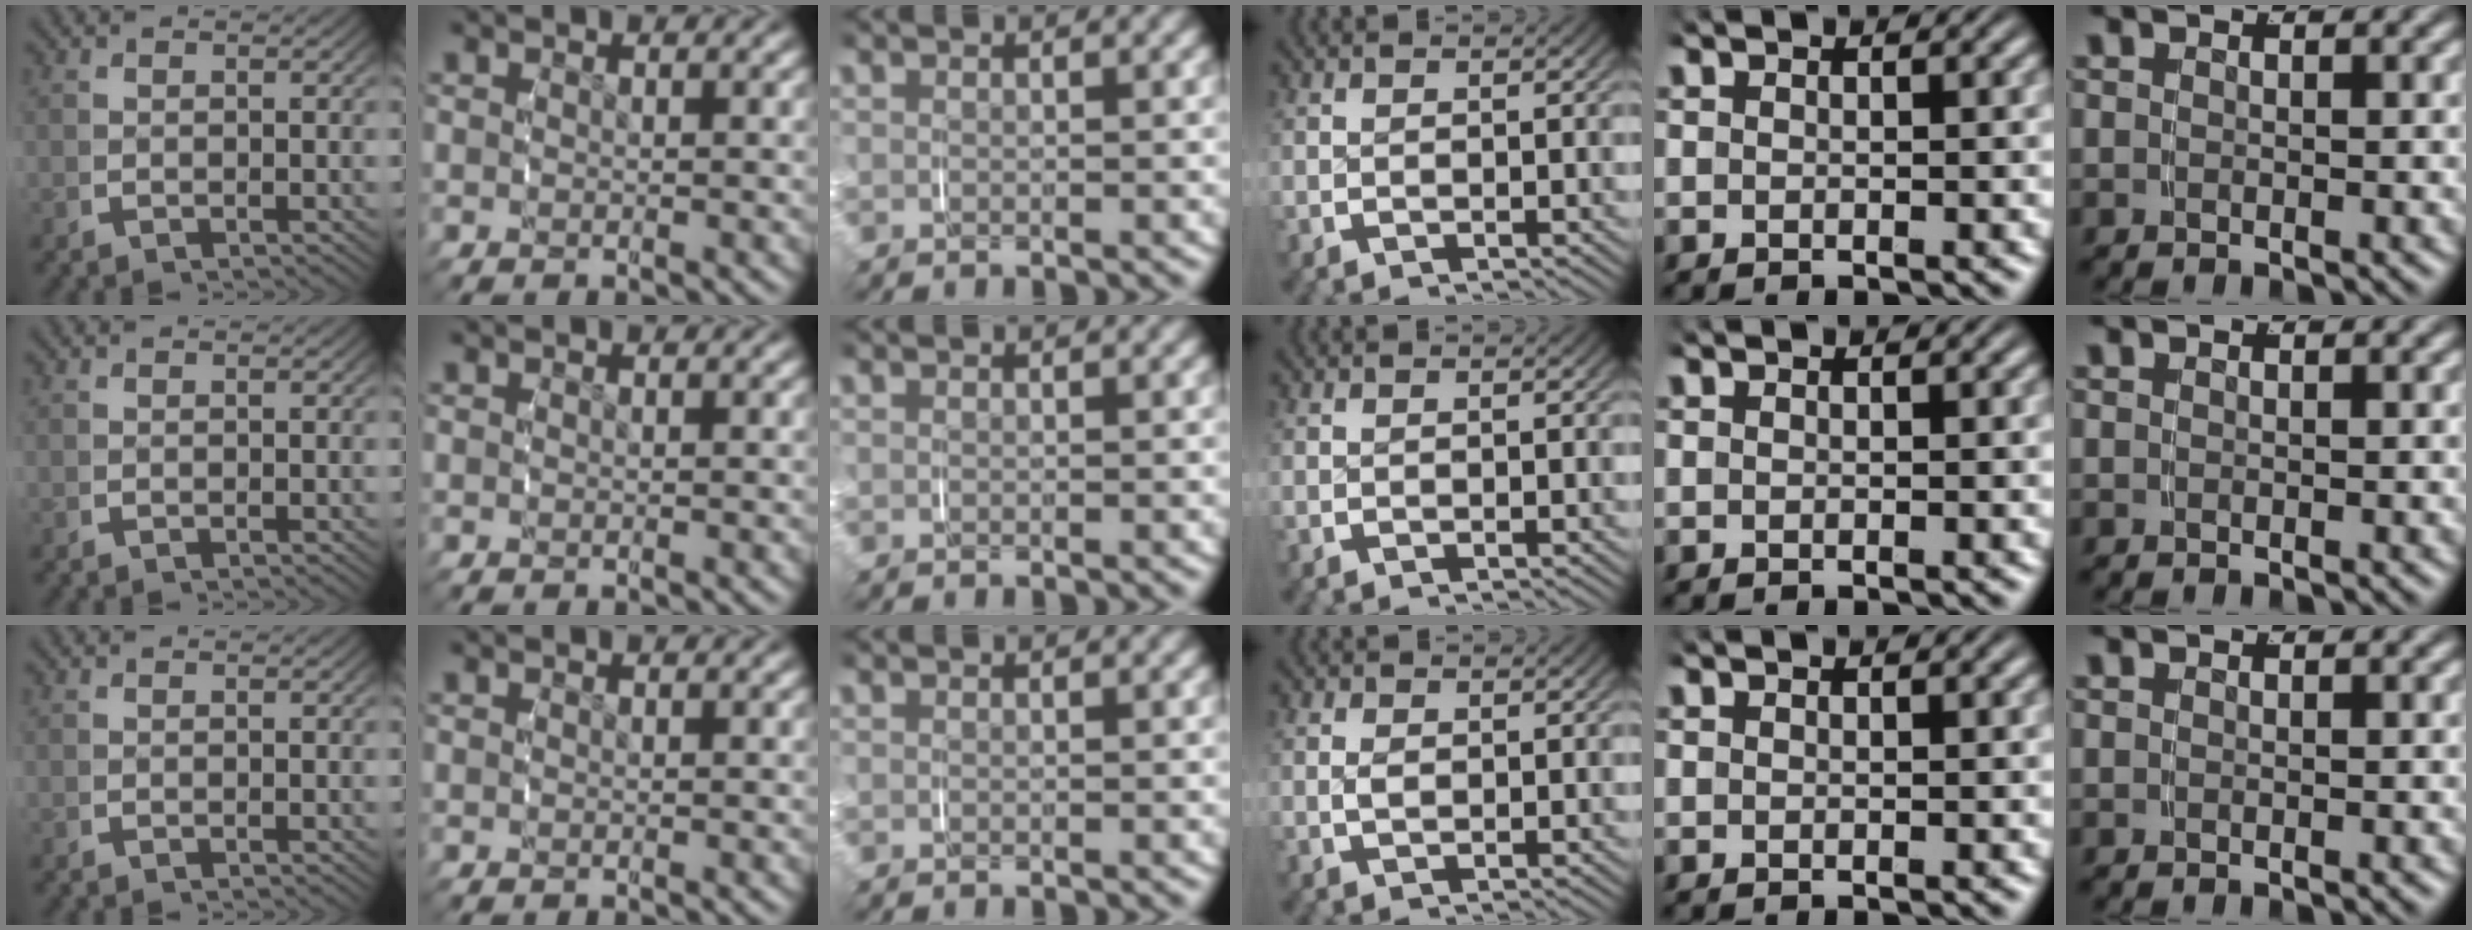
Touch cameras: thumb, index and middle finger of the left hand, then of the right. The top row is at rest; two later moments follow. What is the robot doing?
{"motion": "grasp_and_lifting", "object": "ribbon"}